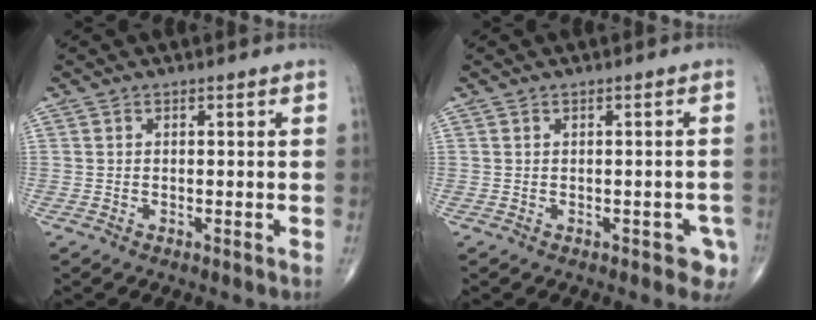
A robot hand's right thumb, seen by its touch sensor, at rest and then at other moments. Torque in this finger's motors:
{"motor_torque": [-0.13, -0.02, -0.05, -0.05, 0.06]}